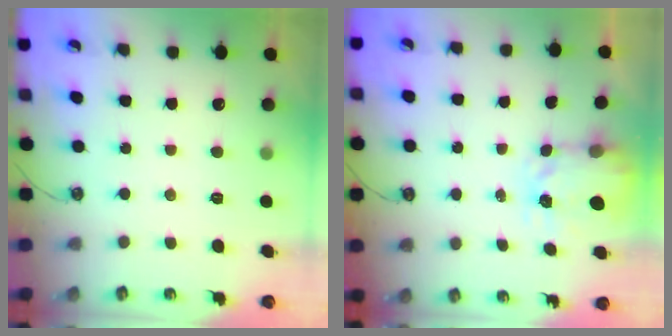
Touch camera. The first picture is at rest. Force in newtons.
{"total": 3.5, "press": 3.5, "slide": 0.4}